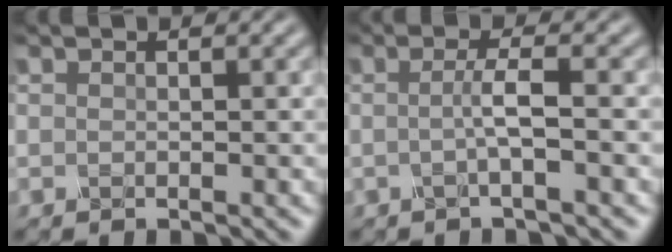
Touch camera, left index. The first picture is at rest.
{"total": 2.4, "force": [-0.3, 0.4, 2.3], "torque": [-0.045, -0.003, -0.011]}